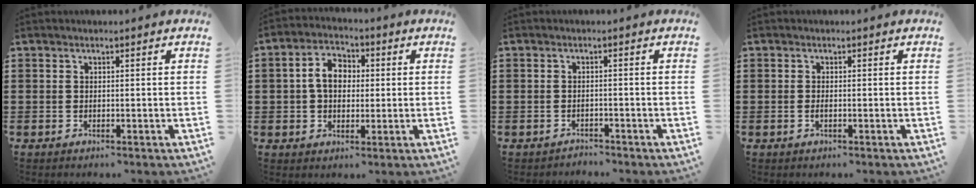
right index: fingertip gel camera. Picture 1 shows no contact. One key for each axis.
{"total": 6.0, "fx": 0.4, "fy": 4.3, "fz": 4.2, "tx": -0.092, "ty": 0.012, "tz": -0.001}
{"total": 2.2, "fx": -2.1, "fy": 0.3, "fz": -0.2, "tx": -0.006, "ty": 0.003, "tz": -0.048}
{"total": 0.7, "fx": -0.2, "fy": 0.2, "fz": 0.6, "tx": -0.012, "ty": -0.004, "tz": -0.003}